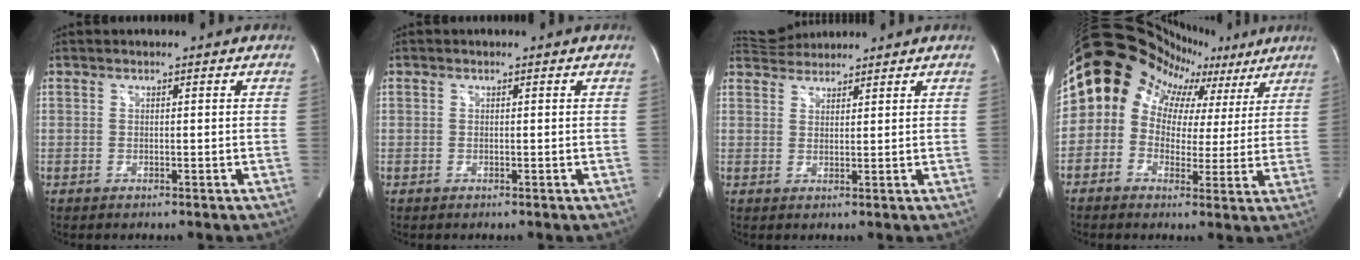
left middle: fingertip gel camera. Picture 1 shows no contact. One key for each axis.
{"total": 0.0}
{"total": 4.8, "fx": 4.7, "fy": 0.9, "fz": 0.5, "tx": -0.014, "ty": 0.024, "tz": 0.086}
{"total": 15.9, "fx": 8.6, "fy": 12.0, "fz": 5.9, "tx": -0.113, "ty": 0.072, "tz": 0.103}